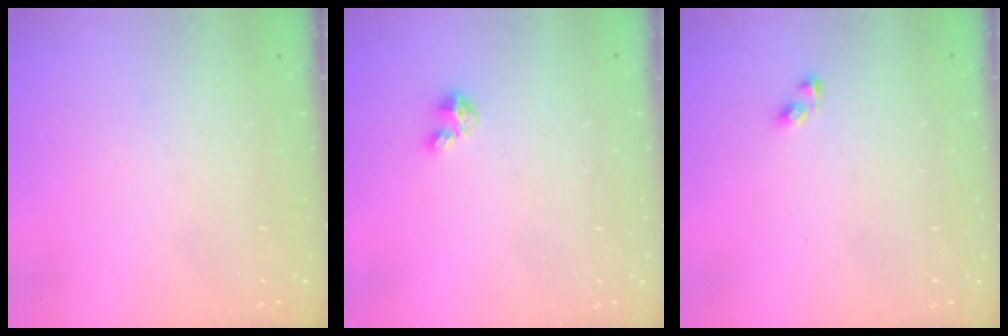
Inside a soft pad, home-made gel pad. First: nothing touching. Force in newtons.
{"total": 1.6, "press": 1.6, "slide": 0.2}
{"total": 3.4, "press": 3.4, "slide": 0.2}